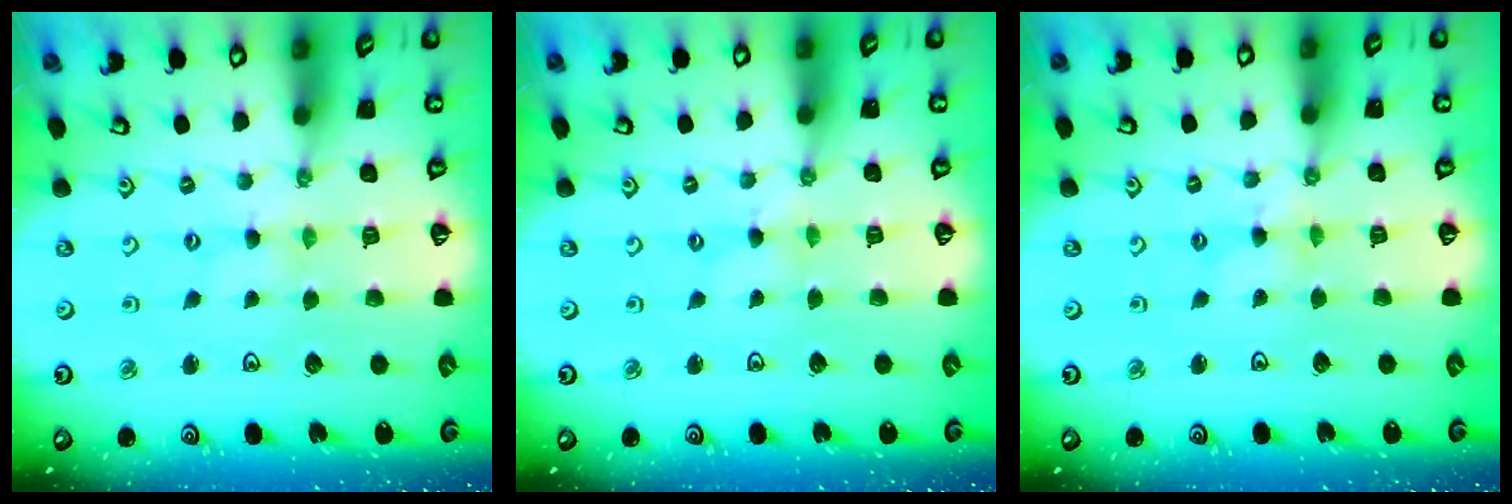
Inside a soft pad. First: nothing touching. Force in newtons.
{"total": 0.0}
{"total": 1.1, "press": 1.0, "slide": 0.2}